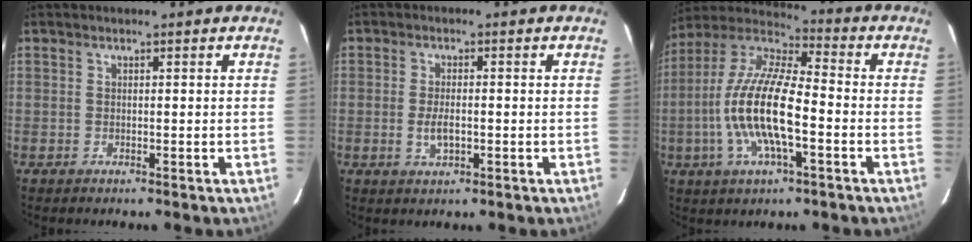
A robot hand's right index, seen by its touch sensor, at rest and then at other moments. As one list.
[{"total": 3.6, "force": [-0.8, 1.5, 3.1], "torque": [-0.061, -0.005, -0.013]}, {"total": 16.9, "force": [-3.8, 5.1, 15.7], "torque": [-0.312, -0.003, -0.082]}]